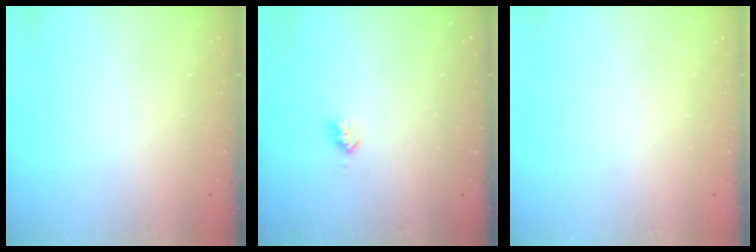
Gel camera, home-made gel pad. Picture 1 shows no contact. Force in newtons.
{"total": 2.8, "press": 2.8, "slide": 0.2}
{"total": 0.0}